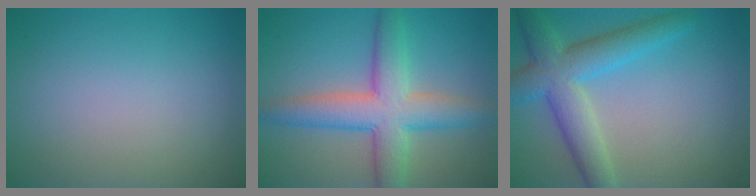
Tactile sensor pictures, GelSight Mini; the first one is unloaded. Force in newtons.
{"total": 7.3, "press": 7.3, "slide": 0.3}
{"total": 6.3, "press": 6.3, "slide": 0.2}